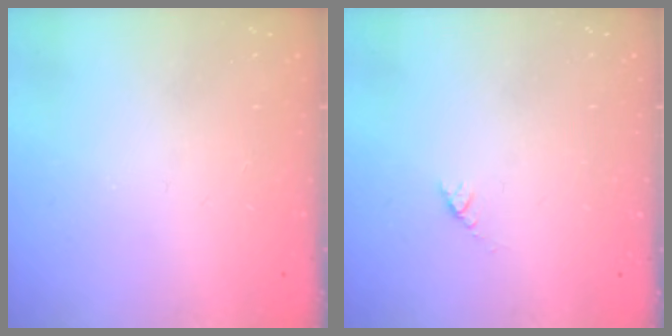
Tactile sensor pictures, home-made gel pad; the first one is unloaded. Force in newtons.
{"total": 2.7, "press": 2.6, "slide": 0.4}